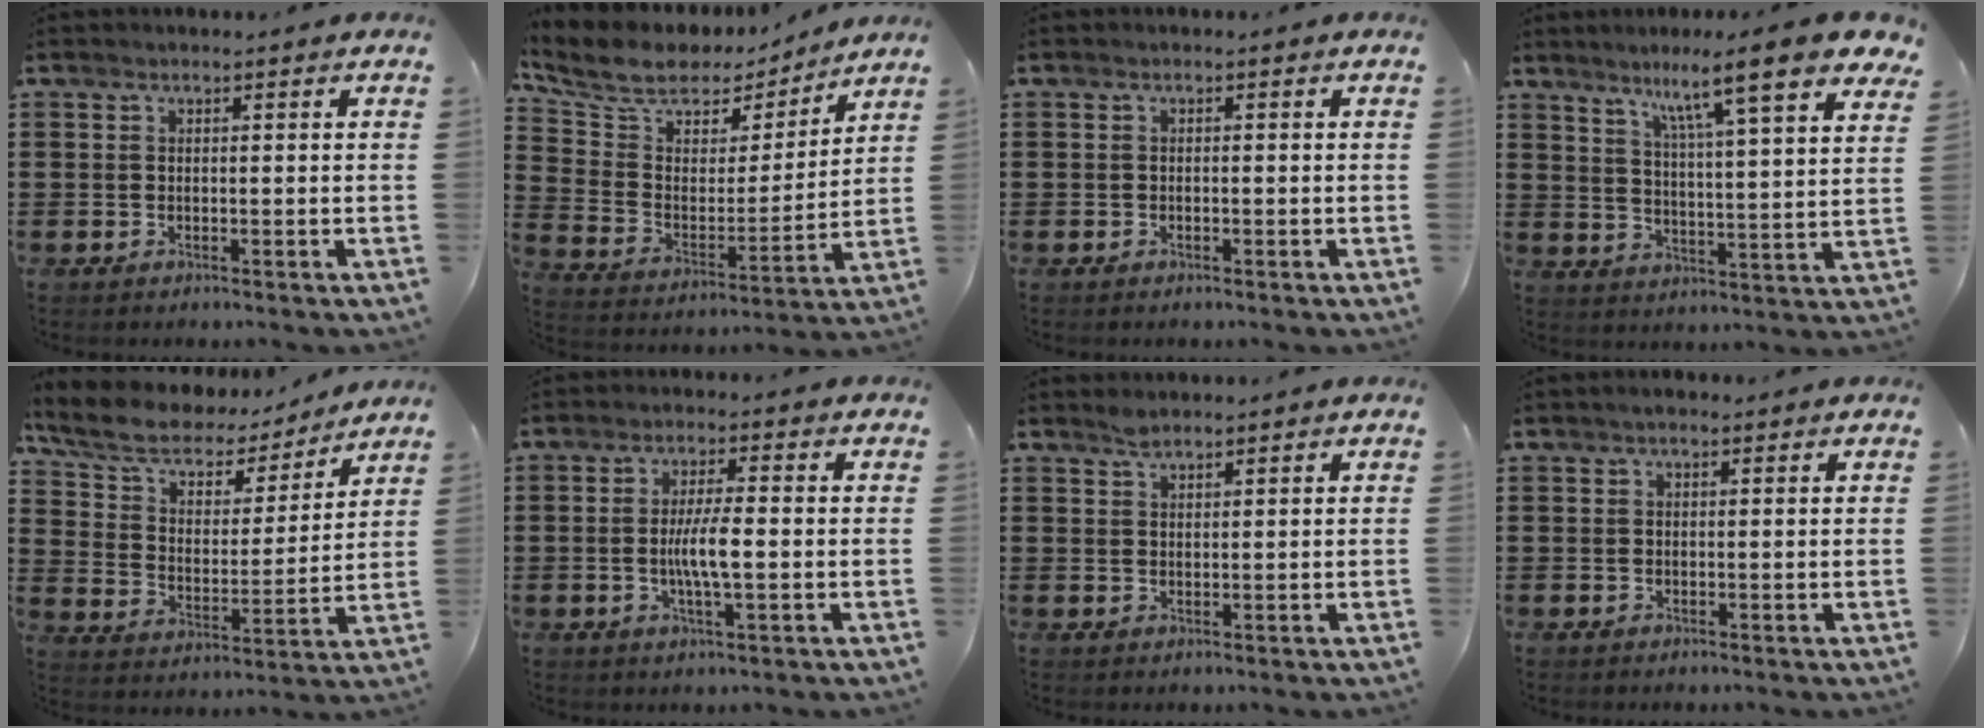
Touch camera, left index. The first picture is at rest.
{"total": 8.7, "force": [7.0, 4.4, 2.7], "torque": [-0.096, -0.038, 0.125]}
{"total": 0.6, "force": [-0.5, 0.2, 0.1], "torque": [-0.005, -0.001, -0.011]}
{"total": 10.3, "force": [7.7, 0.2, 6.8], "torque": [-0.125, -0.048, 0.114]}
{"total": 7.2, "force": [5.7, 3.0, 3.0], "torque": [-0.086, -0.031, 0.098]}
{"total": 5.4, "force": [-0.7, 1.0, 5.2], "torque": [-0.105, -0.002, -0.019]}
{"total": 1.2, "force": [1.2, 0.2, 0.3], "torque": [-0.008, 0.000, 0.023]}
{"total": 0.6, "force": [0.1, 0.4, 0.4], "torque": [-0.007, 0.005, 0.001]}